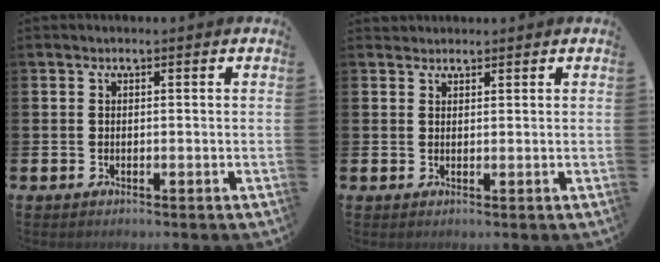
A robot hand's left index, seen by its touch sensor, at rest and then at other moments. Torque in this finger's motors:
{"motor_torque": [0.11, -0.05, -0.14, -0.01]}